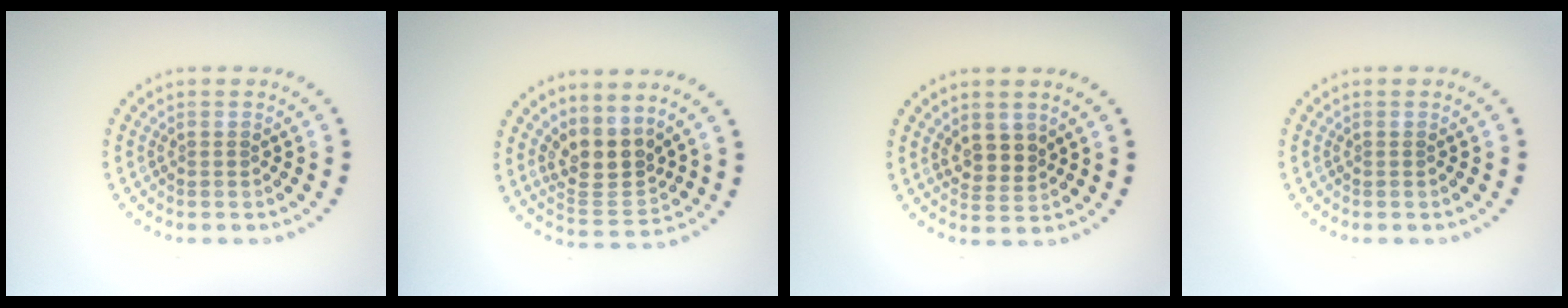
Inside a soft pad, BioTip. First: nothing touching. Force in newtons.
{"total": 3.8, "press": 3.2, "slide": 2.0}
{"total": 2.3, "press": 2.2, "slide": 0.9}
{"total": 0.0}